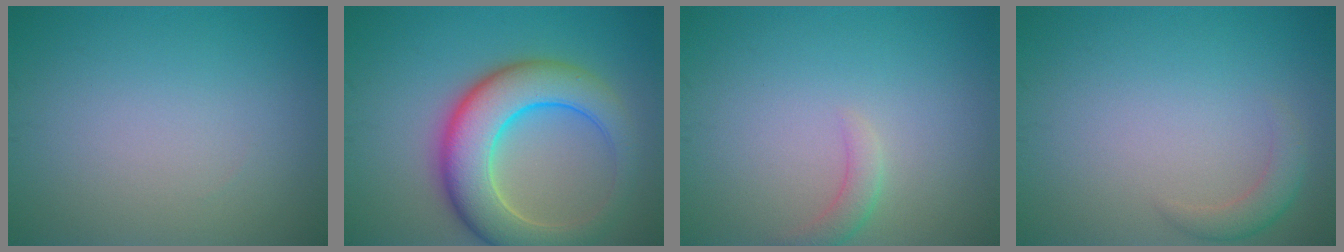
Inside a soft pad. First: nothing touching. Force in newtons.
{"total": 9.1, "press": 9.1, "slide": 0.2}
{"total": 1.6, "press": 1.5, "slide": 0.2}
{"total": 1.8, "press": 1.8, "slide": 0.1}